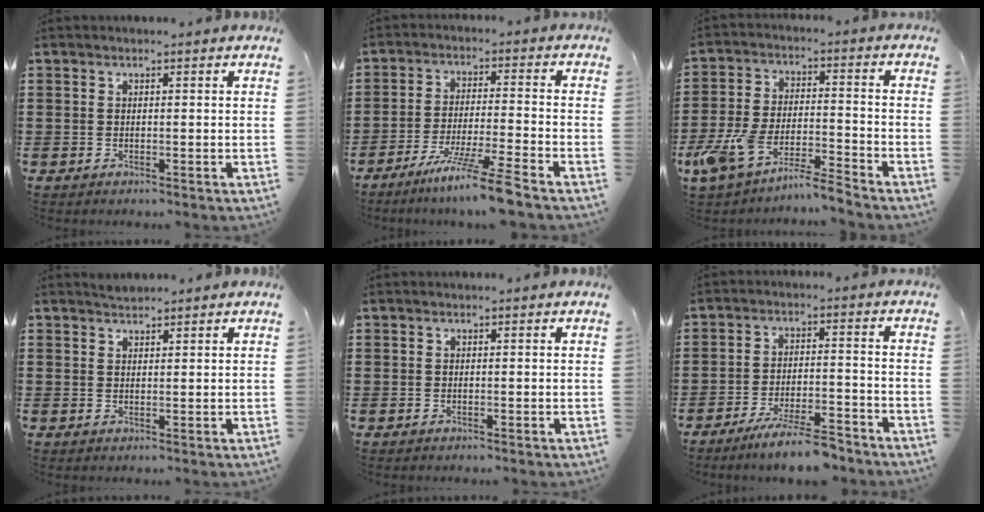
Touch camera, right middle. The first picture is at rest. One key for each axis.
{"total": 8.3, "fx": -6.6, "fy": -1.1, "fz": 4.8, "tx": -0.093, "ty": -0.019, "tz": -0.127}
{"total": 7.6, "fx": -6.9, "fy": 0.5, "fz": 3.0, "tx": -0.086, "ty": -0.007, "tz": -0.139}
{"total": 1.4, "fx": 1.4, "fy": 0.4, "fz": 0.0, "tx": -0.004, "ty": 0.004, "tz": 0.027}
{"total": 0.0}
{"total": 6.9, "fx": -6.0, "fy": 0.2, "fz": 3.3, "tx": -0.063, "ty": -0.007, "tz": -0.111}